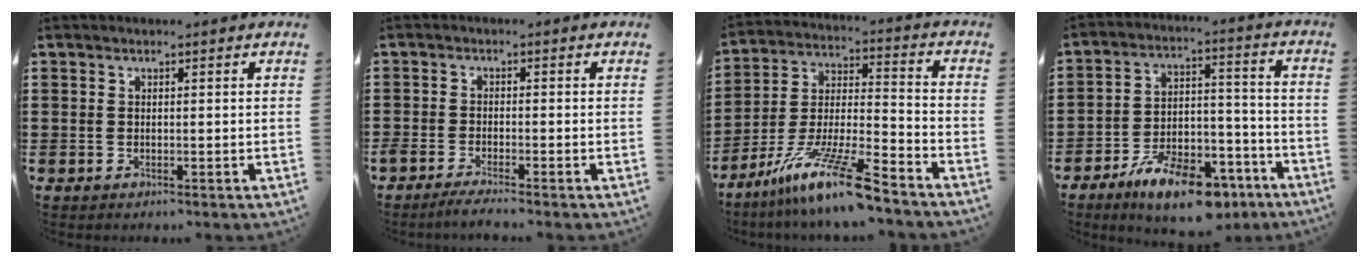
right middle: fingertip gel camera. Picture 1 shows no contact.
{"total": 1.9, "force": [-1.7, -0.1, 0.9], "torque": [-0.017, 0.001, -0.033]}
{"total": 12.3, "force": [-9.5, 0.6, 7.7], "torque": [-0.153, 0.006, -0.185]}
{"total": 11.7, "force": [-8.5, 4.2, 6.9], "torque": [-0.117, 0.038, -0.155]}